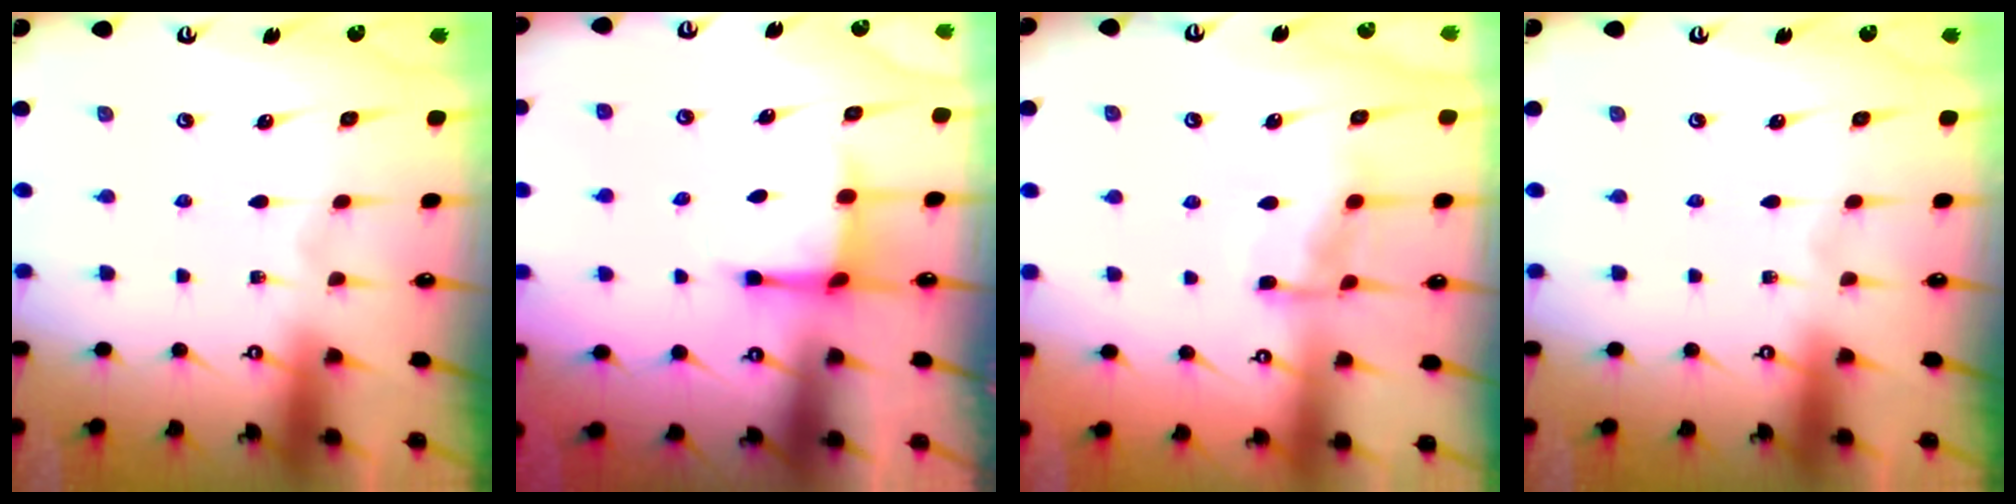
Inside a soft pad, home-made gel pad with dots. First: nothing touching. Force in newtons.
{"total": 3.8, "press": 3.6, "slide": 1.3}
{"total": 9.9, "press": 9.9, "slide": 1.0}
{"total": 0.0}